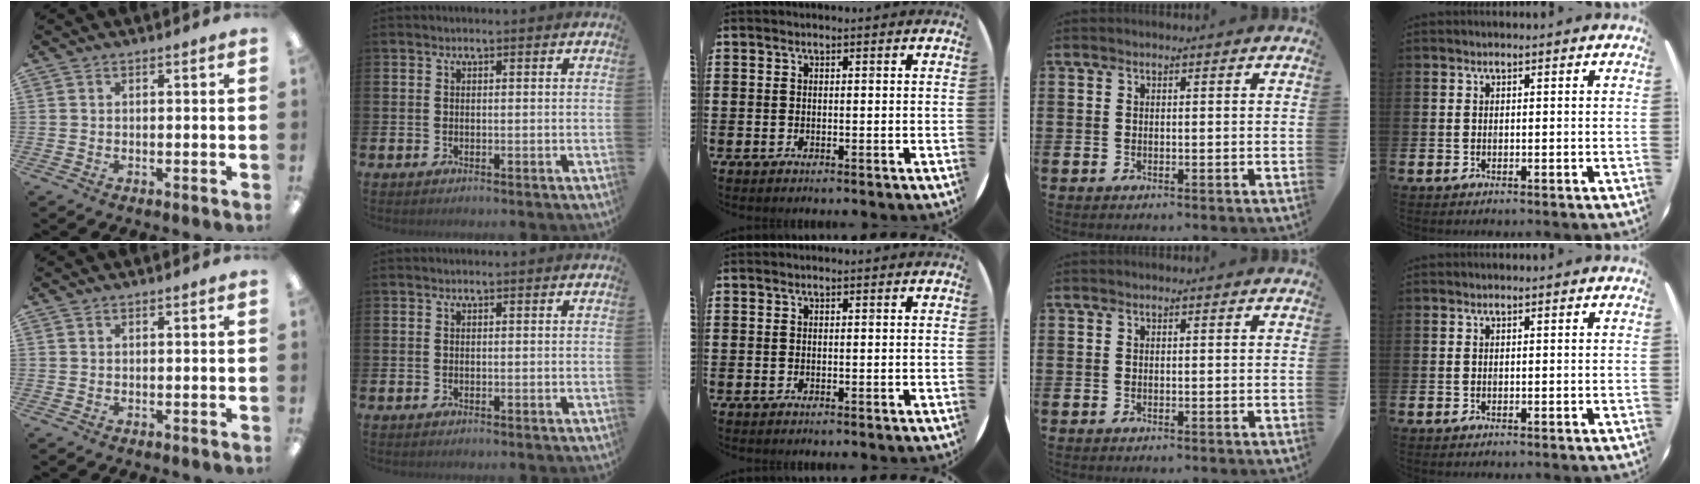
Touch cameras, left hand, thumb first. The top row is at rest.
{}